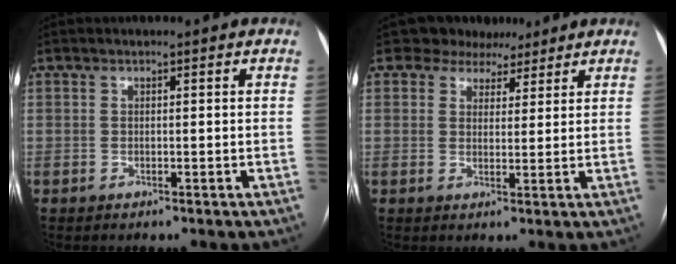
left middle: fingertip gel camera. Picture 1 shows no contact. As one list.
[{"total": 5.1, "force": [4.2, 2.9, 0.2], "torque": [0.002, 0.003, 0.054]}]